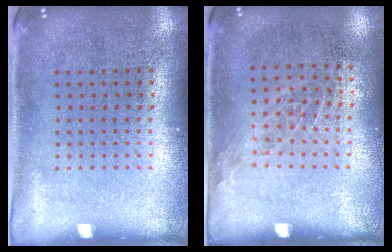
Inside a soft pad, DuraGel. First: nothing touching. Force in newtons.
{"total": 0.9, "press": 0.7, "slide": 0.6}